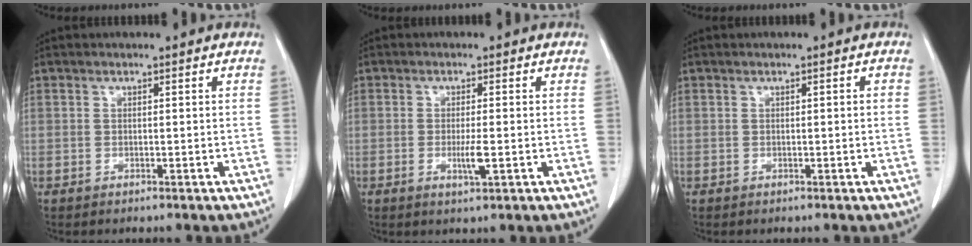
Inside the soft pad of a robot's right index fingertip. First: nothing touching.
{"total": 2.9, "force": [-0.7, 0.1, 2.8], "torque": [-0.054, -0.006, -0.010]}
{"total": 0.7, "force": [0.0, 0.2, 0.7], "torque": [-0.012, 0.001, 0.001]}